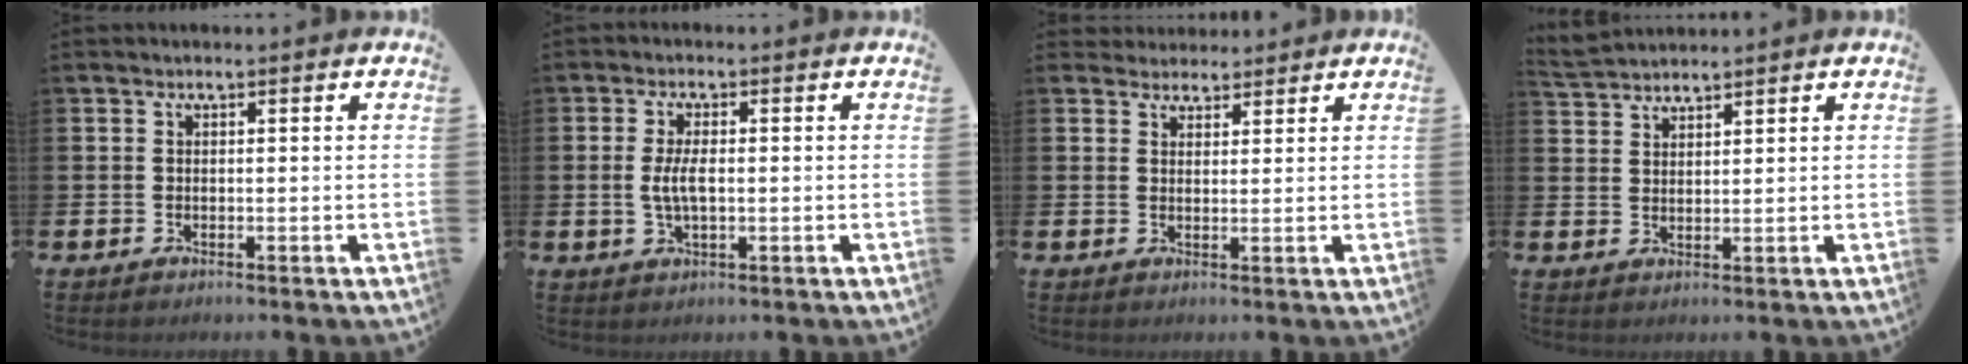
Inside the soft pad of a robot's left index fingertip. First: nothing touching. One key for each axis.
{"total": 3.8, "fx": 0.1, "fy": 1.5, "fz": 3.5, "tx": -0.073, "ty": 0.003, "tz": -0.003}
{"total": 3.1, "fx": 2.8, "fy": 1.3, "fz": -0.2, "tx": 0.005, "ty": -0.012, "tz": 0.051}
{"total": 3.0, "fx": 3.0, "fy": 0.3, "fz": 0.0, "tx": -0.008, "ty": -0.011, "tz": 0.057}